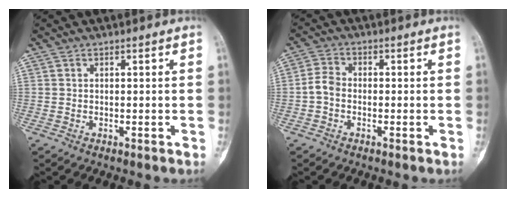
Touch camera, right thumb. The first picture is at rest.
{"total": 3.5, "force": [-0.9, 2.4, 2.3], "torque": [-0.044, 0.012, -0.027]}